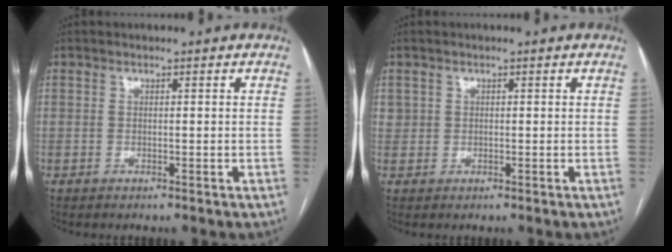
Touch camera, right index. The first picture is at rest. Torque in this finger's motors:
{"motor_torque": [0.09, 0.04, 0.04, 0.01]}